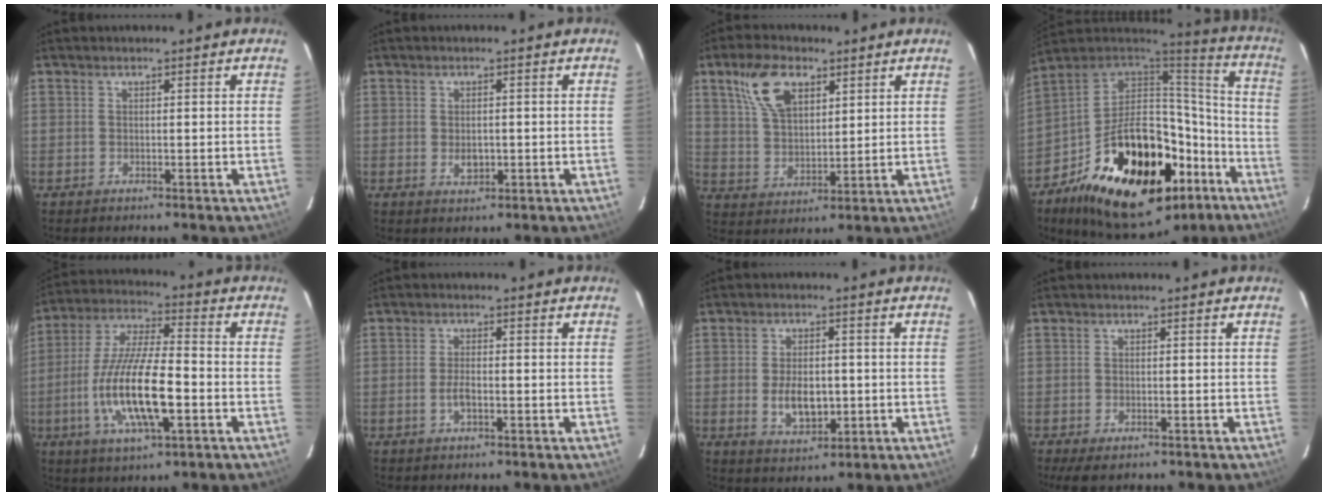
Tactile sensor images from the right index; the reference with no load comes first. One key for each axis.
{"total": 2.6, "fx": -0.5, "fy": 1.8, "fz": 1.8, "tx": -0.031, "ty": 0.000, "tz": -0.006}
{"total": 10.7, "fx": 5.5, "fy": 5.8, "fz": 7.2, "tx": -0.141, "ty": 0.023, "tz": 0.109}
{"total": 31.2, "fx": -15.6, "fy": 17.1, "fz": 20.9, "tx": -0.369, "ty": 0.039, "tz": -0.210}
{"total": 16.1, "fx": -4.6, "fy": 4.3, "fz": 14.8, "tx": -0.302, "ty": -0.008, "tz": -0.088}
{"total": 2.7, "fx": -1.0, "fy": 1.1, "fz": 2.2, "tx": -0.048, "ty": 0.002, "tz": -0.020}
{"total": 7.2, "fx": -1.2, "fy": 4.3, "fz": 5.7, "tx": -0.109, "ty": -0.002, "tz": -0.013}
{"total": 4.0, "fx": -2.8, "fy": 1.8, "fz": 2.3, "tx": -0.053, "ty": -0.016, "tz": -0.047}